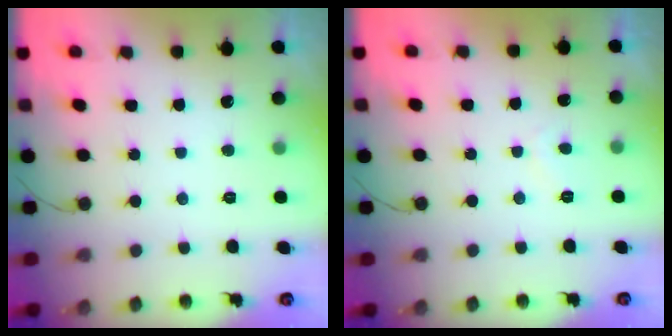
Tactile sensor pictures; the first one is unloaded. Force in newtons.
{"total": 1.4, "press": 1.3, "slide": 0.5}